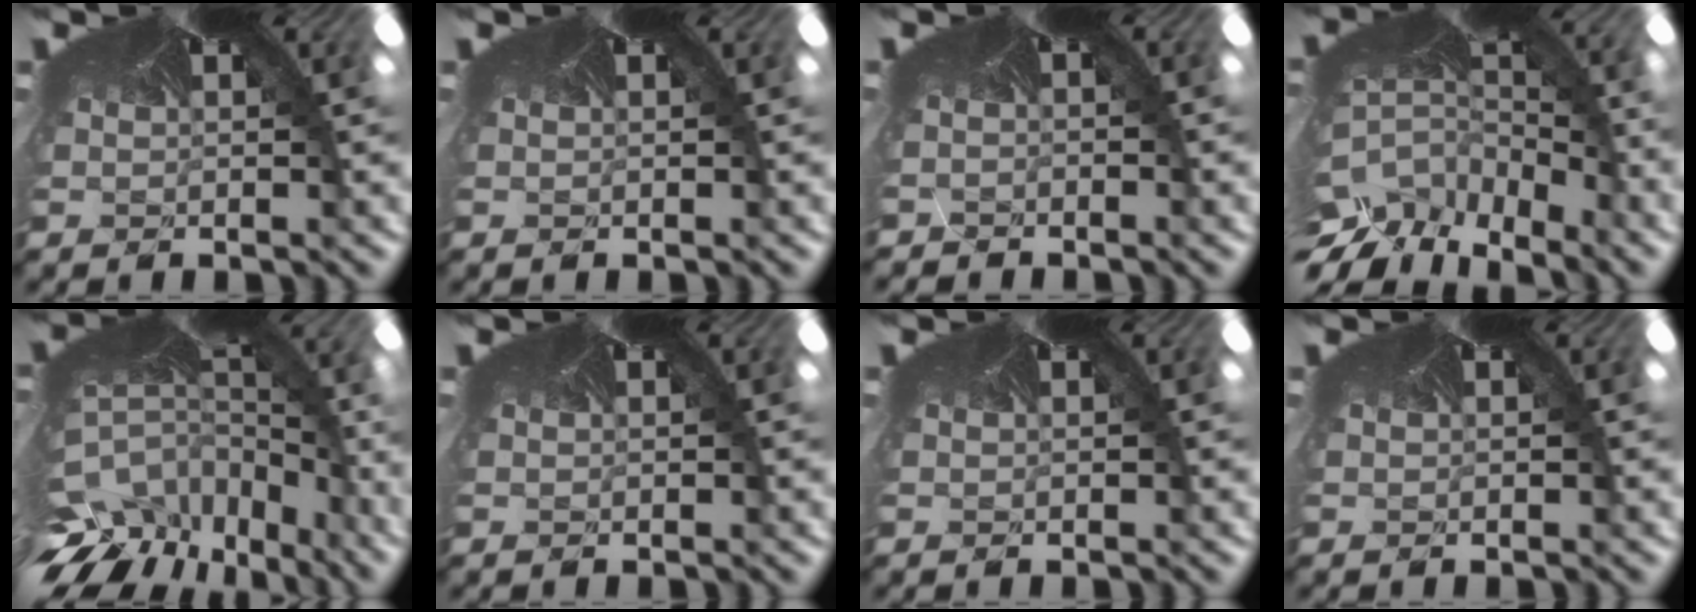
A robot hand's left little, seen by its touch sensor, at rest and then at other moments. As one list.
[{"total": 0.0}, {"total": 1.7, "force": [-1.6, 0.5, -0.3], "torque": [-0.001, -0.024, -0.015]}, {"total": 9.9, "force": [-9.6, 0.4, 2.4], "torque": [-0.050, -0.088, -0.109]}, {"total": 11.3, "force": [-11.1, 1.9, 0.8], "torque": [-0.038, -0.095, -0.147]}, {"total": 0.0}, {"total": 0.0}, {"total": 0.0}]